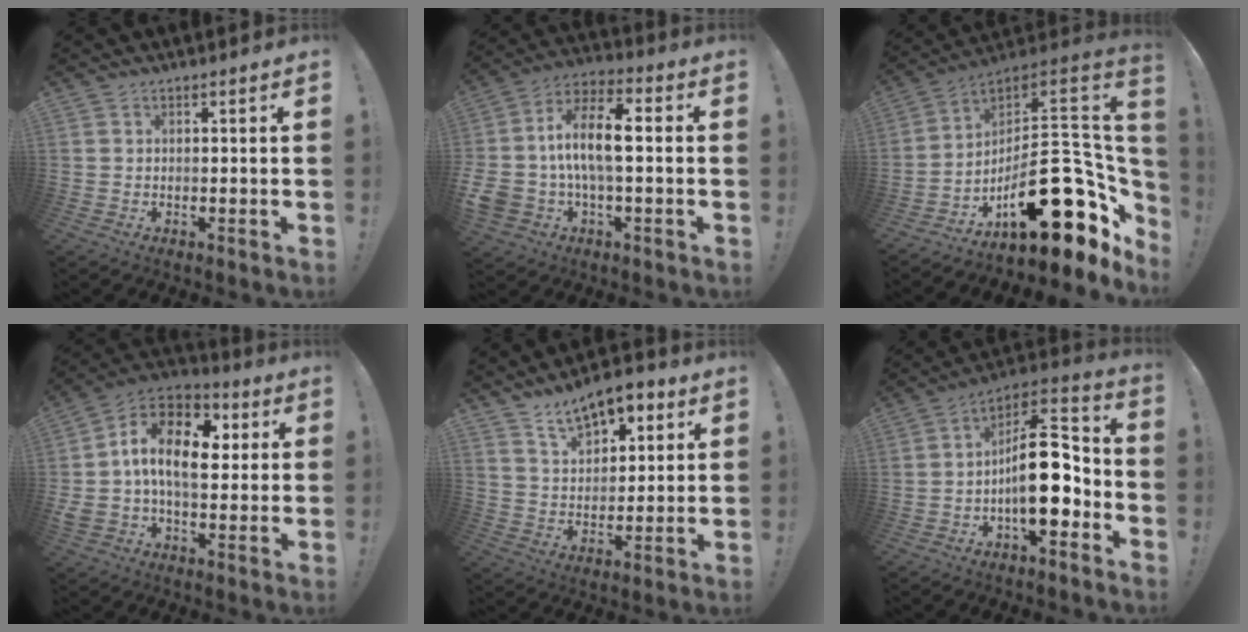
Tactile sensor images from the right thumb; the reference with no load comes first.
{"total": 15.1, "force": [-0.2, 8.5, 12.5], "torque": [-0.237, 0.016, 0.000]}
{"total": 27.1, "force": [-8.4, 12.5, 22.5], "torque": [-0.324, 0.035, -0.116]}
{"total": 17.6, "force": [1.9, 10.7, 13.9], "torque": [-0.240, 0.012, 0.034]}
{"total": 11.0, "force": [7.7, 5.8, 5.4], "torque": [-0.085, -0.039, 0.144]}
{"total": 18.6, "force": [-2.8, 8.4, 16.3], "torque": [-0.258, 0.016, -0.039]}